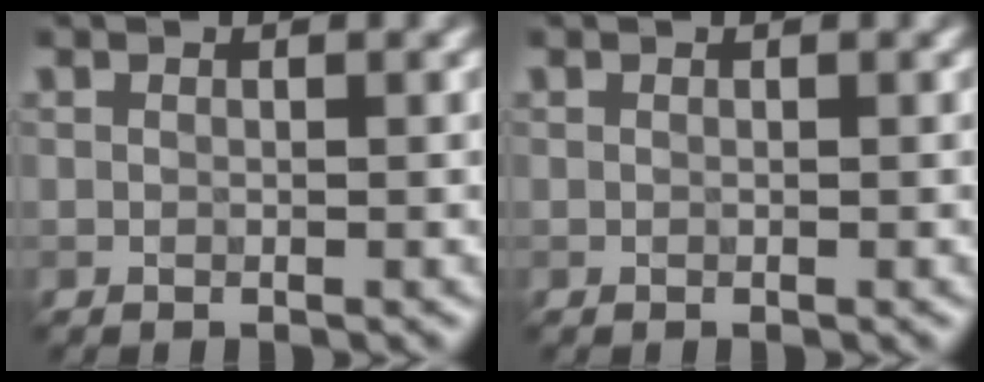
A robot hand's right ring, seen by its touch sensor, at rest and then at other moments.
{"total": 0.0}